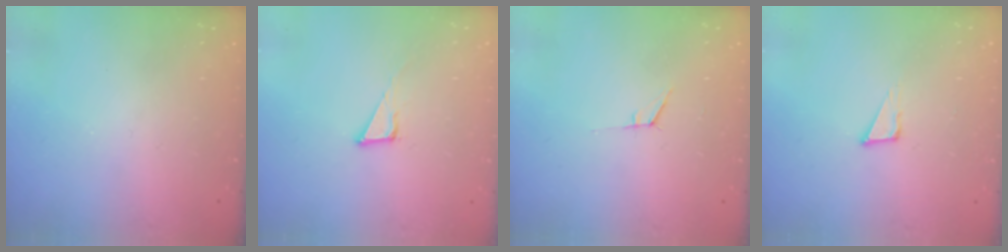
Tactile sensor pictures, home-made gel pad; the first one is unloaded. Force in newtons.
{"total": 4.3, "press": 4.3, "slide": 0.2}
{"total": 5.2, "press": 4.5, "slide": 2.5}
{"total": 4.4, "press": 4.3, "slide": 0.8}